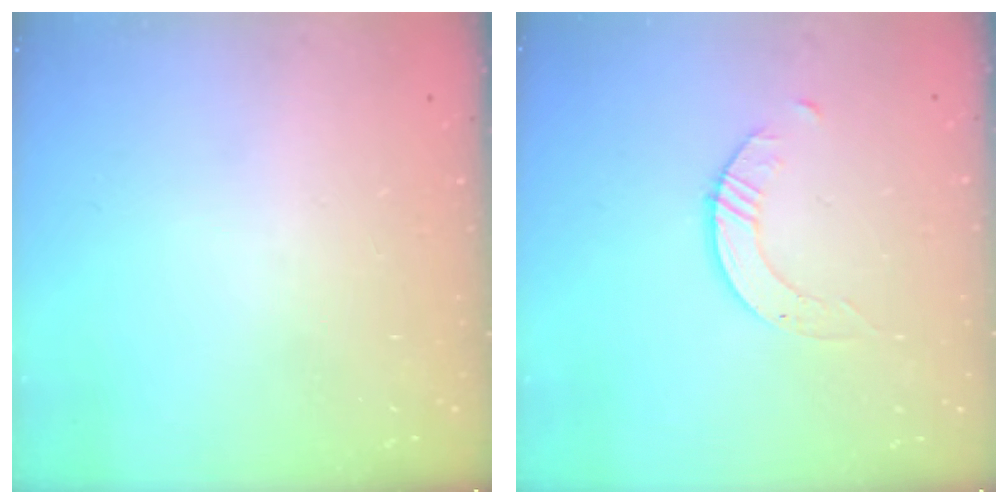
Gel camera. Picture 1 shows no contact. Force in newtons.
{"total": 1.7, "press": 1.7, "slide": 0.2}